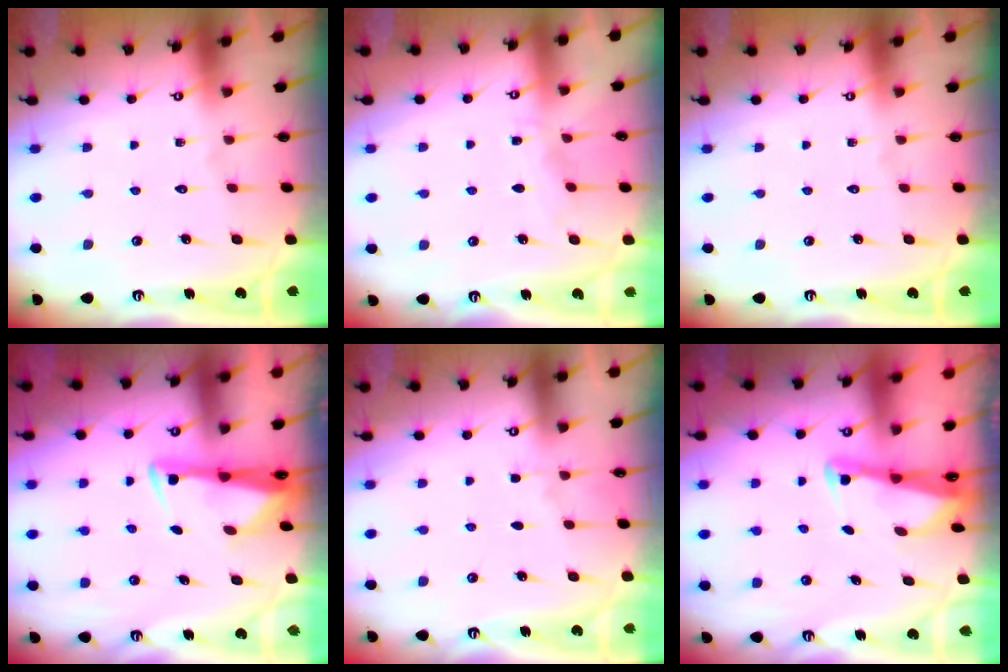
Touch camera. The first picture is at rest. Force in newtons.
{"total": 4.5, "press": 4.5, "slide": 0.5}
{"total": 0.0}
{"total": 2.9, "press": 2.8, "slide": 0.8}
{"total": 3.3, "press": 3.3, "slide": 0.5}
{"total": 2.4, "press": 2.4, "slide": 0.2}